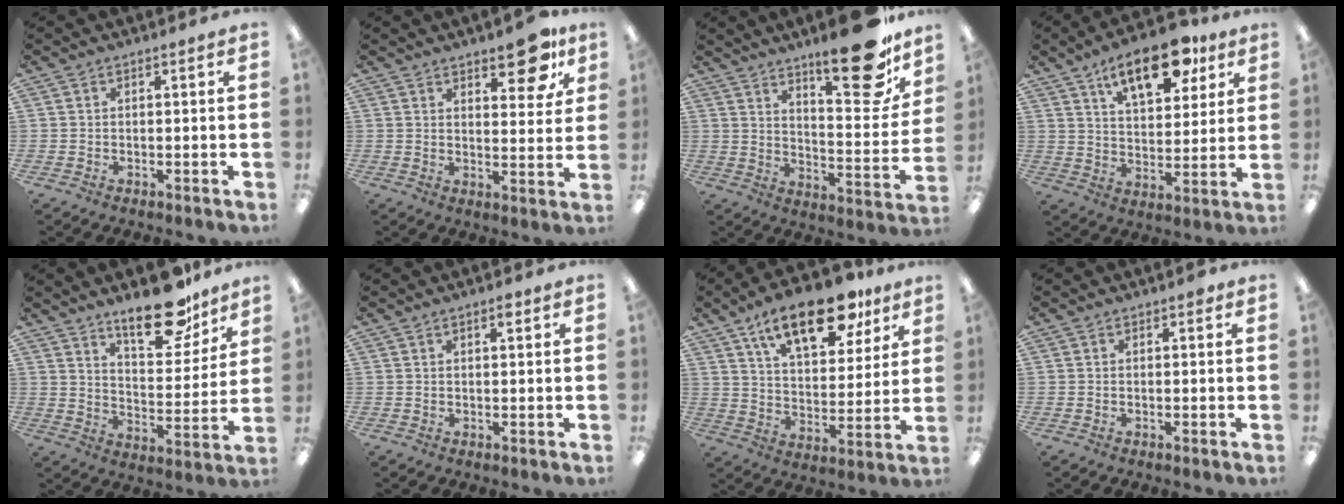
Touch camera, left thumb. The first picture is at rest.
{"total": 10.3, "force": [7.2, 4.0, 6.2], "torque": [-0.057, -0.045, 0.116]}
{"total": 19.6, "force": [13.9, 6.4, 12.3], "torque": [-0.158, -0.098, 0.221]}
{"total": 16.1, "force": [10.0, 7.3, 10.3], "torque": [-0.148, -0.040, 0.165]}
{"total": 17.5, "force": [12.9, 7.1, 9.5], "torque": [-0.125, -0.080, 0.216]}
{"total": 1.8, "force": [1.1, 0.5, 1.3], "torque": [-0.020, -0.001, 0.016]}
{"total": 19.2, "force": [12.6, 8.3, 11.9], "torque": [-0.178, -0.063, 0.208]}
{"total": 0.6, "force": [0.3, 0.3, 0.3], "torque": [-0.008, 0.003, 0.005]}